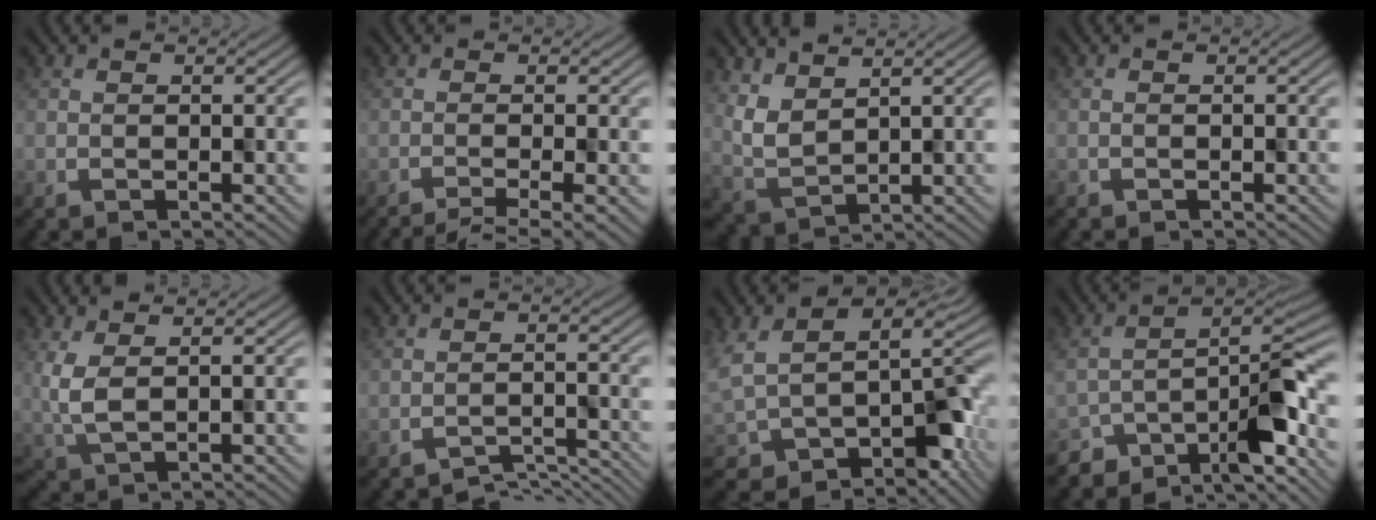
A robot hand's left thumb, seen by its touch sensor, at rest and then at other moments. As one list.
[{"total": 5.5, "force": [-3.9, 0.7, 3.8], "torque": [-0.054, 0.001, -0.056]}, {"total": 5.0, "force": [3.1, 3.0, 2.5], "torque": [-0.065, -0.015, 0.071]}, {"total": 0.0}, {"total": 3.6, "force": [1.3, 1.5, 3.0], "torque": [-0.084, -0.008, 0.025]}, {"total": 3.3, "force": [-3.1, 0.6, 1.1], "torque": [-0.018, -0.002, -0.041]}, {"total": 11.1, "force": [-1.6, 7.4, 8.1], "torque": [-0.158, -0.041, -0.005]}, {"total": 8.6, "force": [-6.0, 3.0, 5.3], "torque": [-0.057, 0.001, -0.110]}]